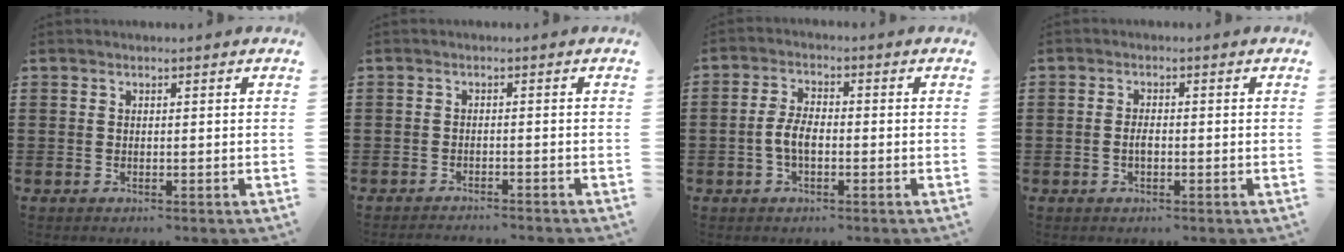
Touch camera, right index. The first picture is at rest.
{"total": 1.6, "force": [-1.6, -0.2, 0.0], "torque": [-0.003, 0.002, -0.032]}
{"total": 4.2, "force": [-1.1, 2.0, 3.5], "torque": [-0.085, 0.000, -0.027]}
{"total": 1.9, "force": [-0.4, 0.8, 1.7], "torque": [-0.033, 0.002, -0.008]}